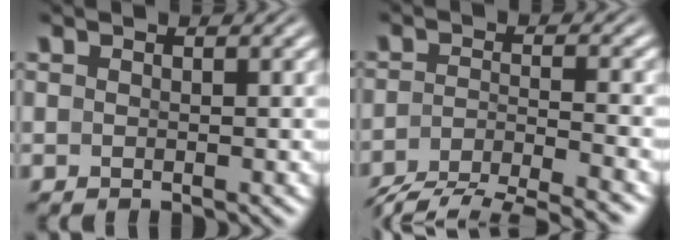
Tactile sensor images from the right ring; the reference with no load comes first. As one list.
[{"total": 6.8, "force": [-5.1, 3.3, 3.3], "torque": [-0.058, -0.025, -0.077]}]